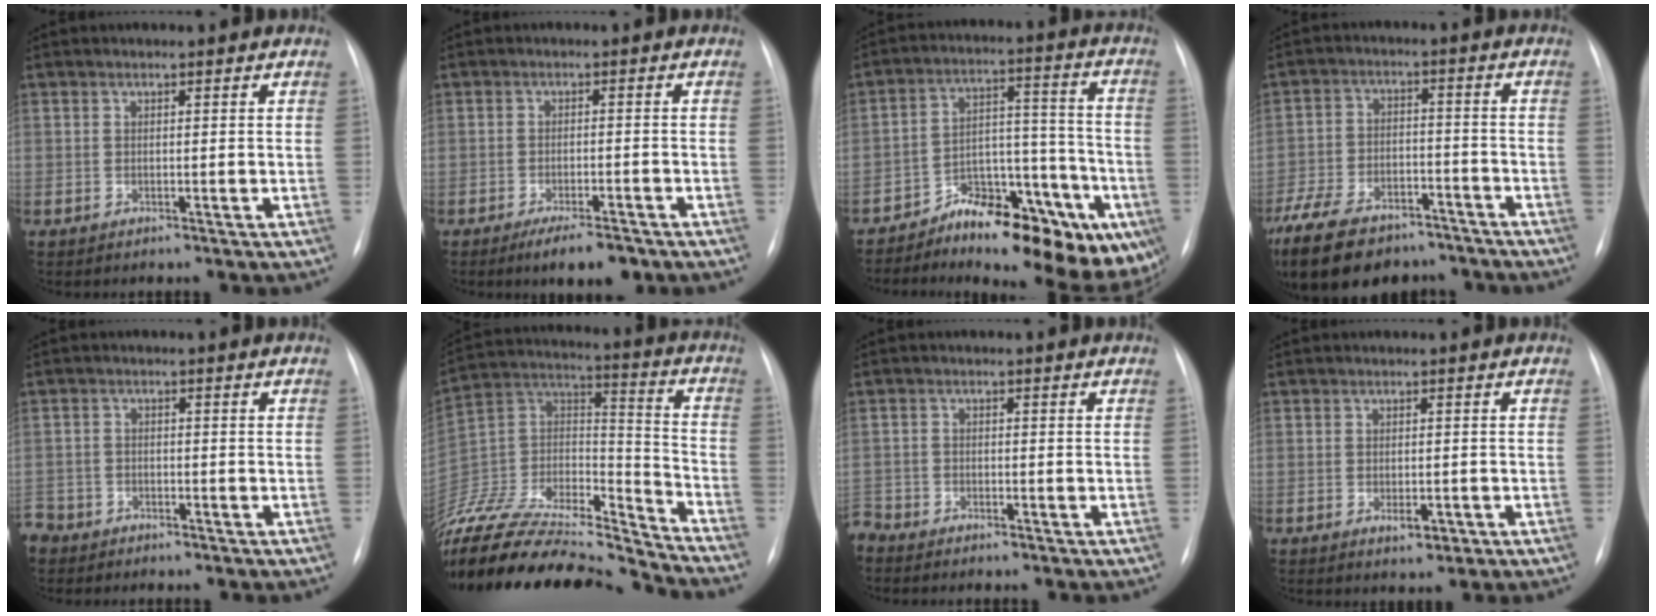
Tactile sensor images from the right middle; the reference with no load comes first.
{"total": 5.6, "force": [-4.0, 1.3, 3.7], "torque": [-0.055, -0.006, -0.057]}
{"total": 17.5, "force": [-11.6, 7.1, 10.9], "torque": [-0.104, 0.066, -0.171]}
{"total": 21.7, "force": [-15.6, 10.9, 10.4], "torque": [-0.279, -0.022, -0.242]}
{"total": 5.1, "force": [-4.1, 3.1, 0.1], "torque": [-0.008, 0.001, -0.081]}
{"total": 28.7, "force": [-26.4, 4.3, 10.4], "torque": [-0.220, -0.003, -0.440]}
{"total": 3.6, "force": [-3.4, 1.1, 0.3], "torque": [-0.003, -0.006, -0.065]}
{"total": 2.3, "force": [-1.1, 1.0, 1.8], "torque": [-0.025, 0.001, -0.010]}